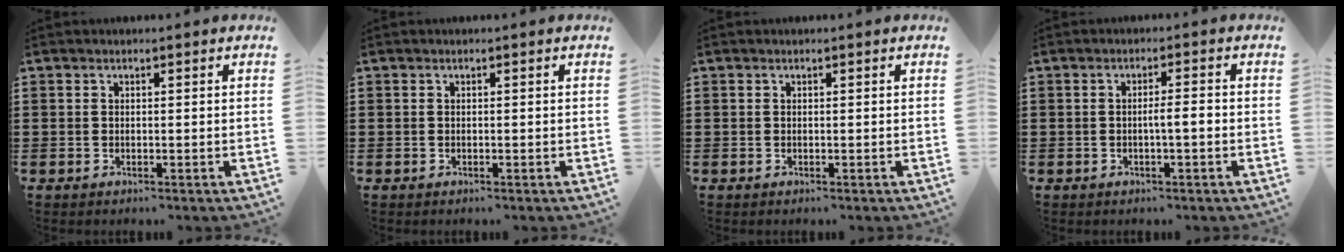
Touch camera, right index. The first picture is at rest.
{"total": 0.0}
{"total": 0.0}
{"total": 2.1, "force": [-0.5, 0.2, 2.0], "torque": [-0.034, 0.000, -0.010]}